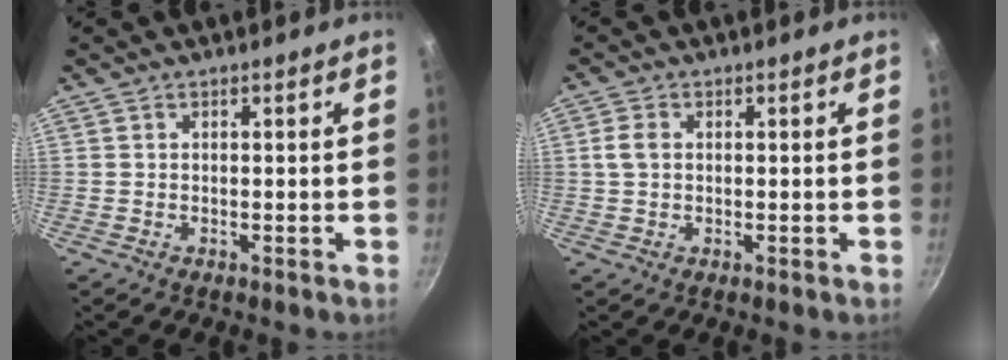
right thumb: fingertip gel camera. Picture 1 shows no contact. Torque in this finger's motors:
{"motor_torque": [0.10, 0.09, 0.28, 0.26, 0.09]}